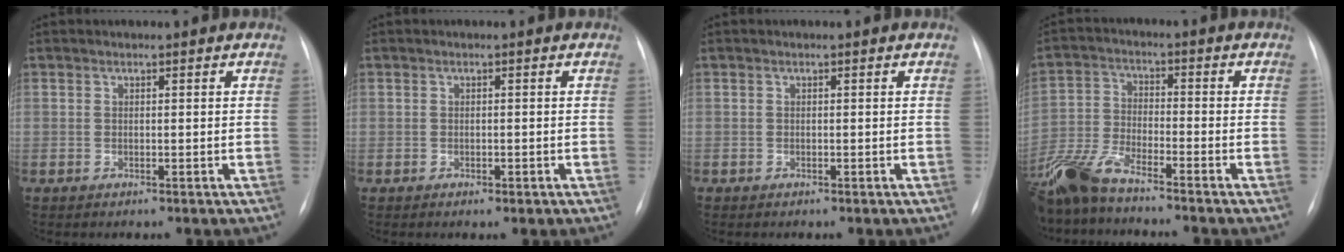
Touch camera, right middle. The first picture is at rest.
{"total": 0.9, "force": [-0.5, 0.5, 0.6], "torque": [-0.012, -0.002, -0.002]}
{"total": 0.0}
{"total": 10.3, "force": [-8.8, 1.4, 5.2], "torque": [-0.119, -0.018, -0.173]}